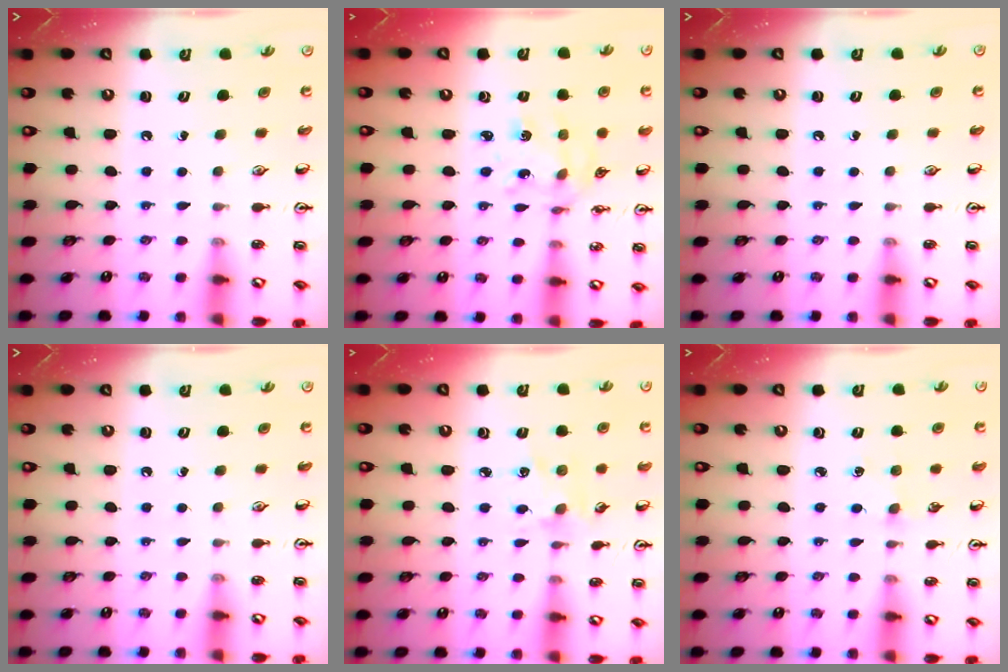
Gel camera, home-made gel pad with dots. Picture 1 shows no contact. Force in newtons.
{"total": 5.1, "press": 4.7, "slide": 1.9}
{"total": 0.0}
{"total": 0.0}
{"total": 2.8, "press": 2.8, "slide": 0.5}
{"total": 2.8, "press": 2.8, "slide": 0.4}